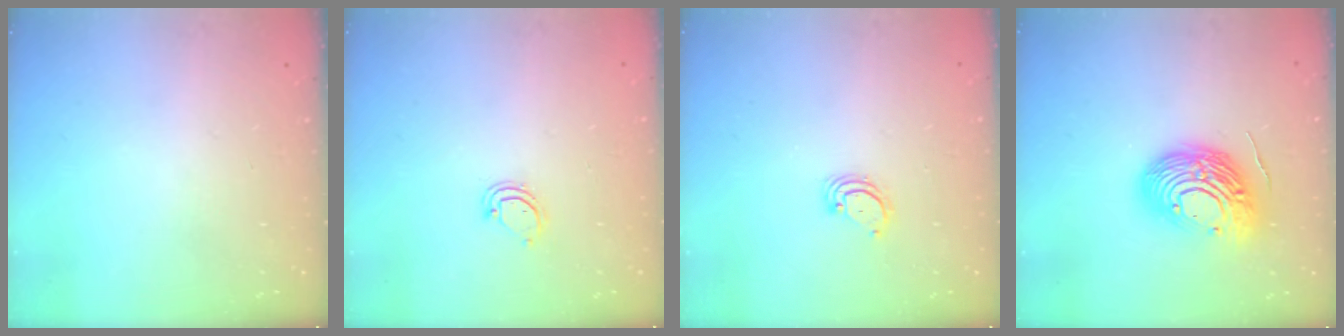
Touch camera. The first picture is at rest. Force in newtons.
{"total": 3.9, "press": 3.9, "slide": 0.4}
{"total": 2.8, "press": 2.8, "slide": 0.2}
{"total": 15.3, "press": 15.1, "slide": 2.2}